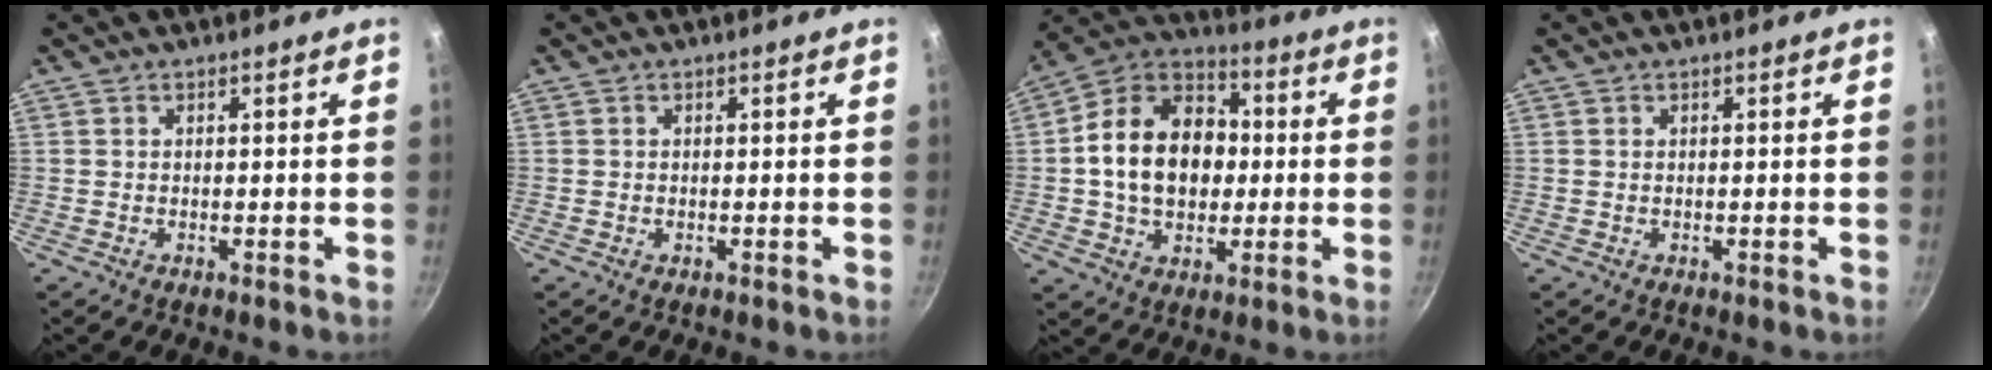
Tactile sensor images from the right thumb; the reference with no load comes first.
{"total": 0.0}
{"total": 18.1, "force": [0.3, 13.4, 12.1], "torque": [-0.174, 0.030, -0.004]}
{"total": 0.0}